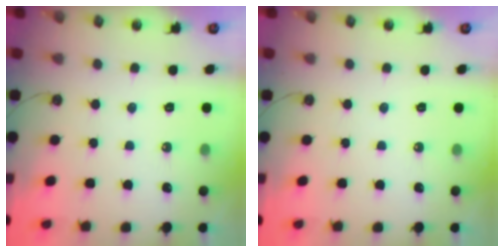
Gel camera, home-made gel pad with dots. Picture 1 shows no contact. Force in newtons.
{"total": 0.0}